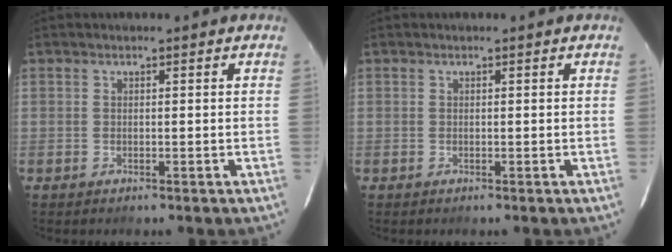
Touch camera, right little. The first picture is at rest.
{"total": 0.0}